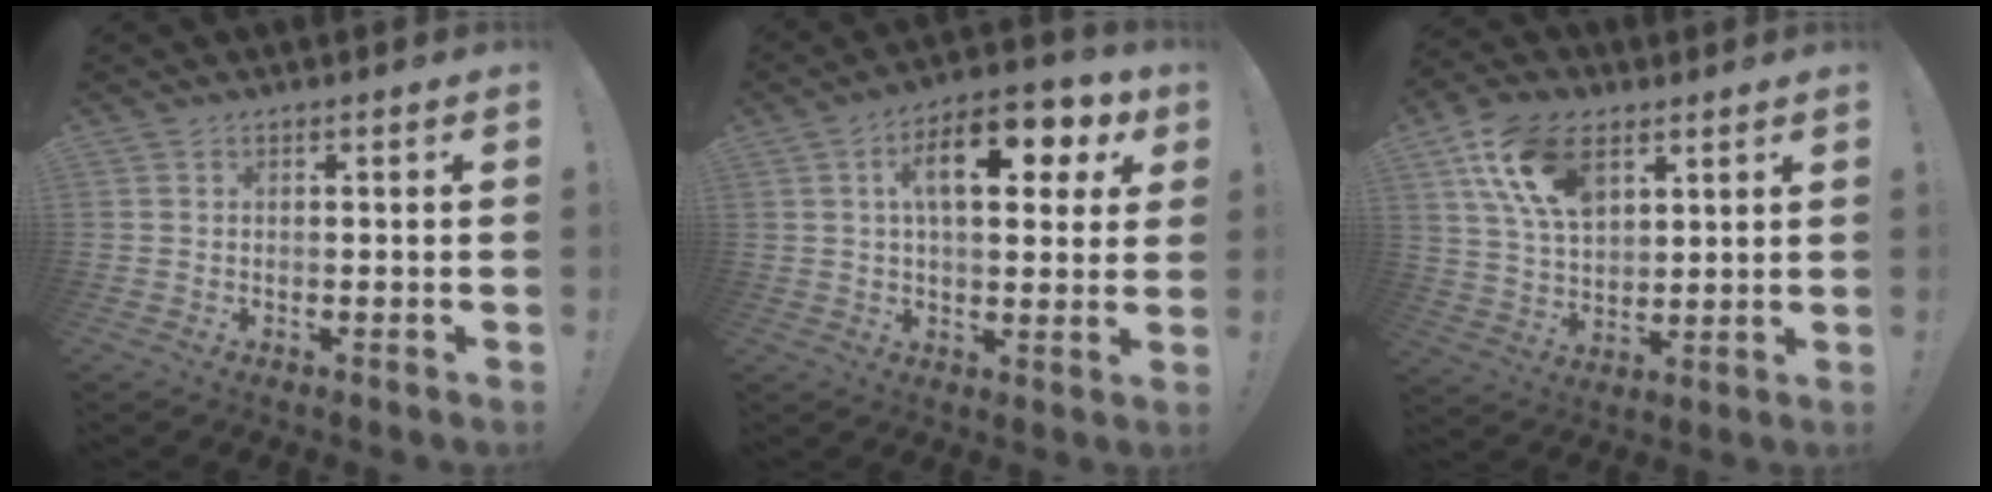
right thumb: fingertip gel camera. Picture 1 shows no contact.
{"total": 15.8, "force": [5.3, 7.1, 13.1], "torque": [-0.189, -0.012, 0.077]}
{"total": 17.2, "force": [8.1, 10.7, 10.7], "torque": [-0.182, -0.021, 0.152]}